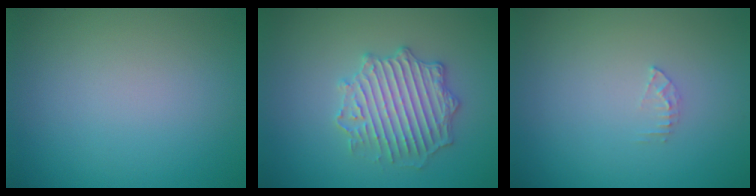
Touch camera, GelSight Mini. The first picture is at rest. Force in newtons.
{"total": 4.1, "press": 4.1, "slide": 0.3}
{"total": 0.9, "press": 0.9, "slide": 0.1}